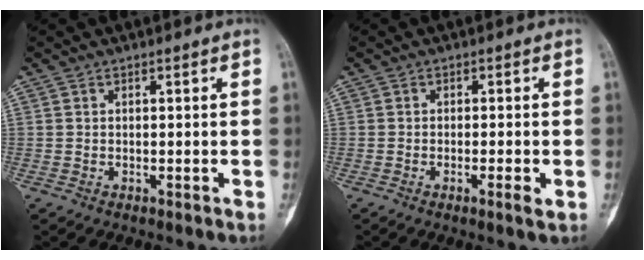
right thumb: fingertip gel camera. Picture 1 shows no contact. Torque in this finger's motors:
{"motor_torque": [-0.33, 0.20, -0.14, 0.01, 0.02]}